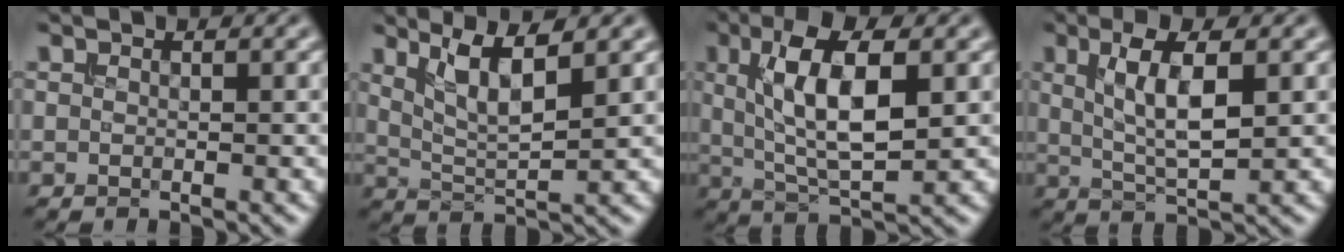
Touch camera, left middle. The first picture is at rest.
{"total": 4.6, "force": [2.2, 1.2, 3.8], "torque": [-0.073, -0.004, 0.042]}
{"total": 8.2, "force": [1.5, 2.9, 7.5], "torque": [-0.134, 0.001, 0.025]}
{"total": 5.4, "force": [1.1, 1.7, 5.0], "torque": [-0.096, 0.001, 0.023]}